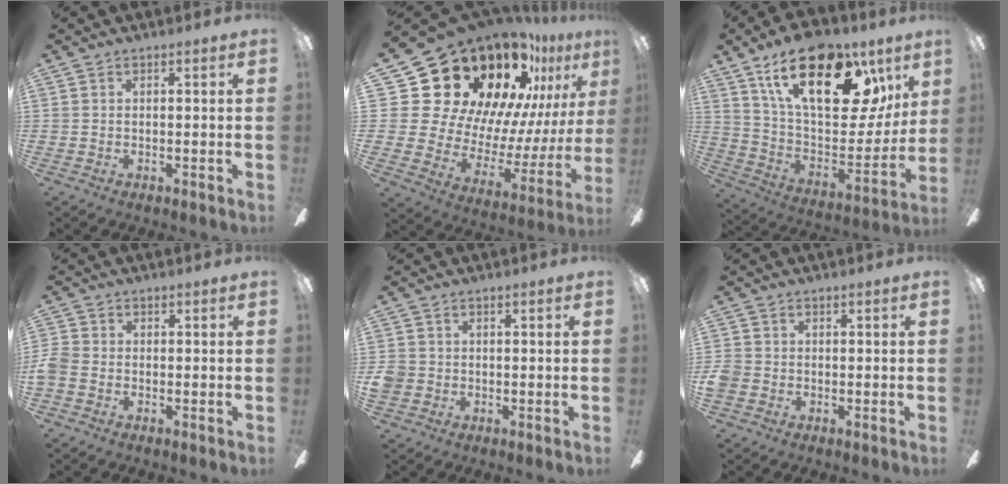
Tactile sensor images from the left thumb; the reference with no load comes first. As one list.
[{"total": 28.6, "force": [20.3, 15.8, 12.5], "torque": [-0.189, -0.176, 0.404]}, {"total": 27.5, "force": [14.4, 13.4, 19.2], "torque": [-0.296, -0.070, 0.250]}, {"total": 3.2, "force": [-1.2, 2.4, 1.7], "torque": [-0.031, 0.009, -0.023]}, {"total": 3.1, "force": [-0.6, 2.9, 1.0], "torque": [-0.017, 0.009, -0.011]}, {"total": 2.8, "force": [-1.1, 2.3, 1.2], "torque": [-0.017, 0.010, -0.019]}]